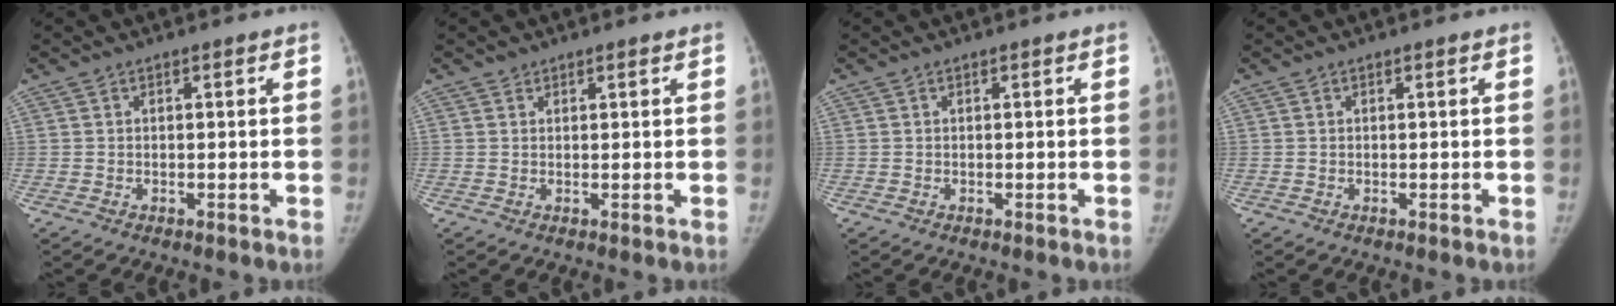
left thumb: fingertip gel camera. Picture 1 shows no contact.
{"total": 1.0, "force": [0.8, 0.6, 0.0], "torque": [0.010, -0.006, 0.010]}
{"total": 0.0}
{"total": 0.0}